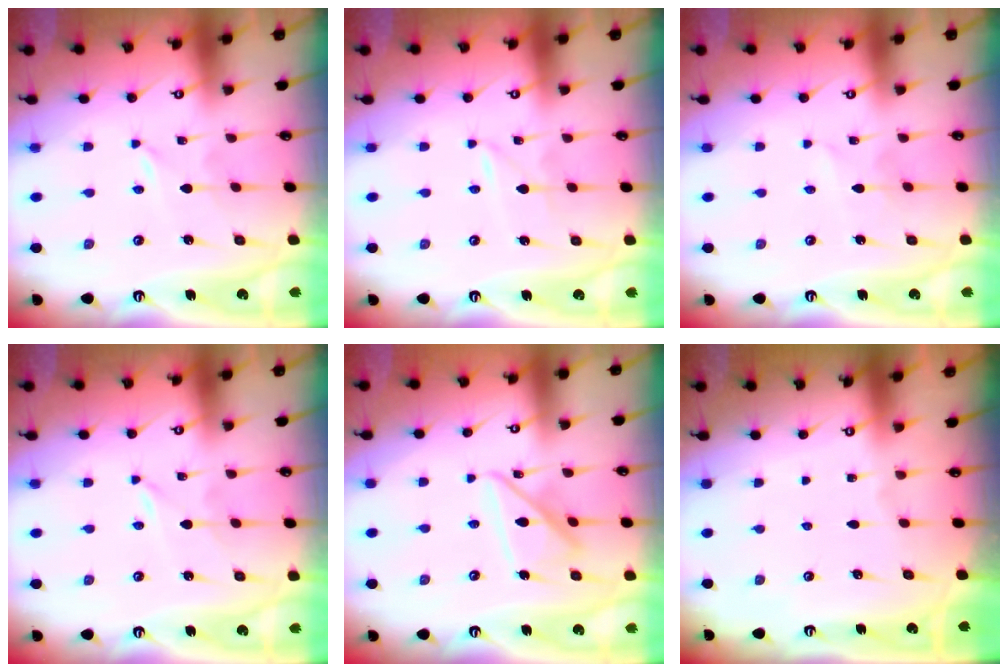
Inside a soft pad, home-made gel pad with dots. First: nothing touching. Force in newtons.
{"total": 1.6, "press": 1.6, "slide": 0.2}
{"total": 2.9, "press": 2.9, "slide": 0.4}
{"total": 0.0}
{"total": 13.5, "press": 13.5, "slide": 1.2}
{"total": 0.0}